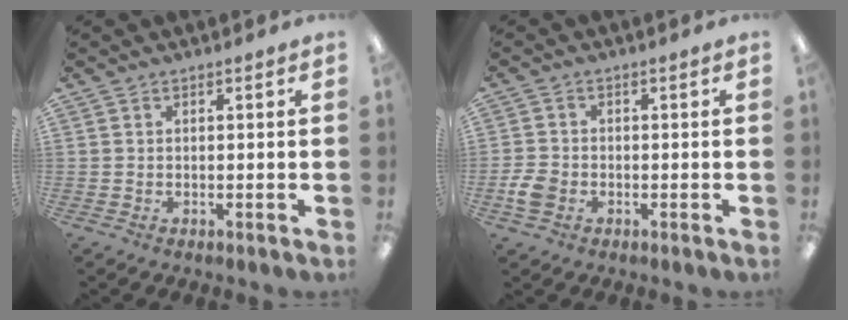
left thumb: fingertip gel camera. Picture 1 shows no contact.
{"total": 4.5, "force": [-1.6, 3.4, 2.5], "torque": [-0.058, 0.004, -0.032]}